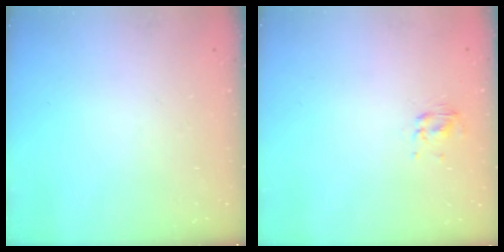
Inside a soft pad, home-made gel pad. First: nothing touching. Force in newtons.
{"total": 2.8, "press": 2.6, "slide": 1.0}